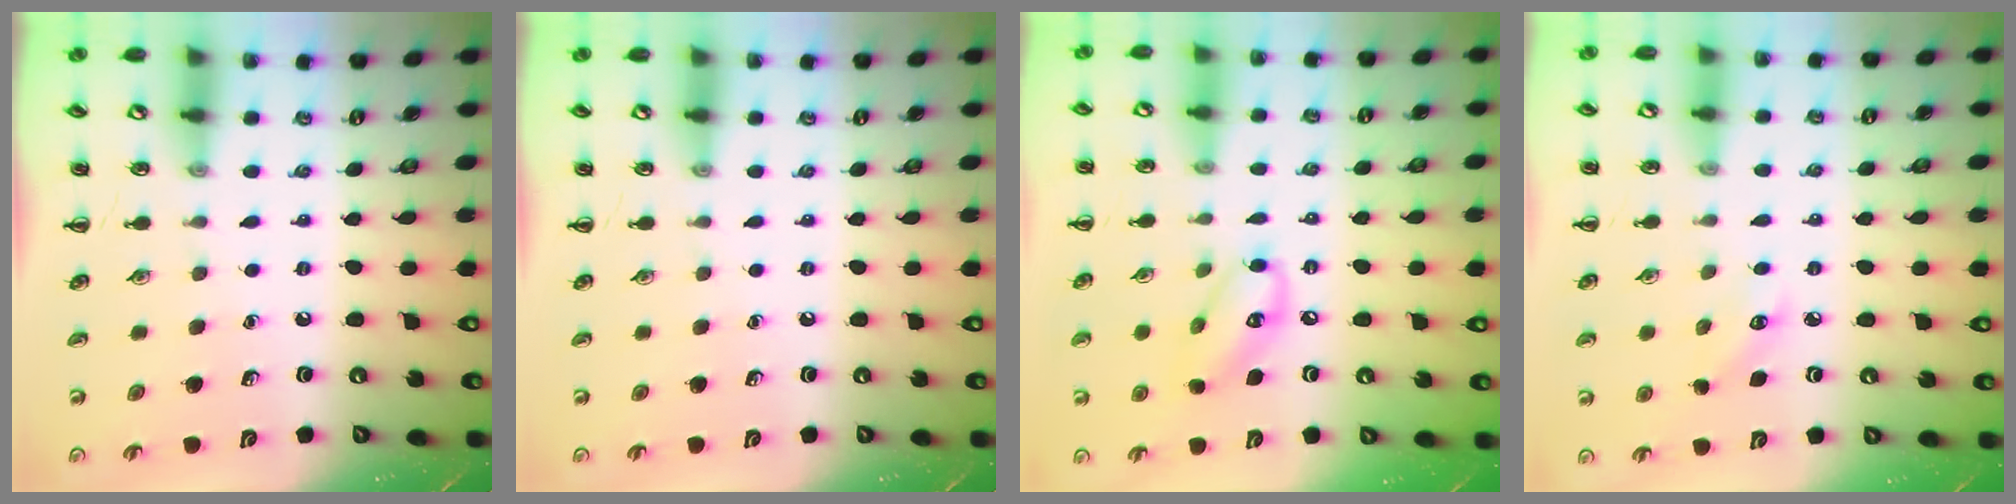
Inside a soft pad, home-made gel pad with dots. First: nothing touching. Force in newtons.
{"total": 0.0}
{"total": 10.6, "press": 10.5, "slide": 1.8}
{"total": 3.9, "press": 3.7, "slide": 1.1}